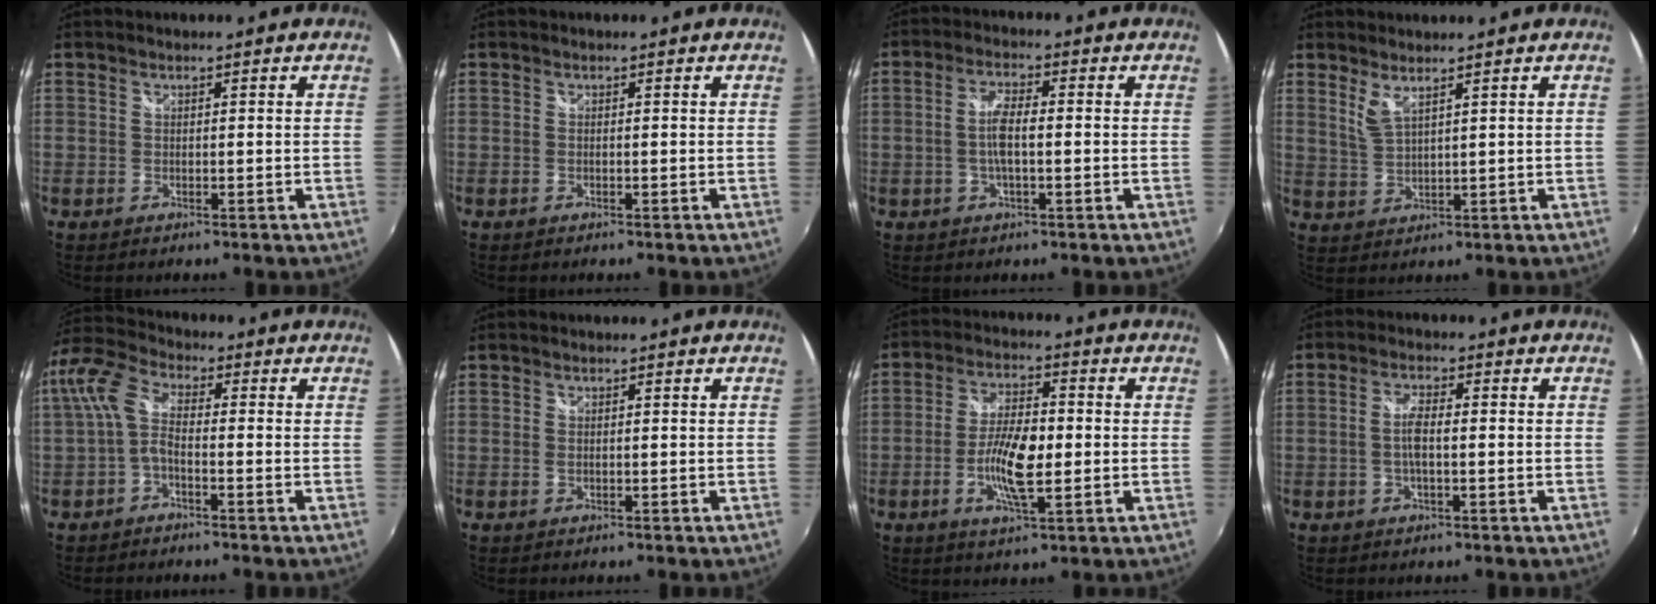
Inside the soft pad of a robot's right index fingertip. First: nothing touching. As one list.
[{"total": 0.0}, {"total": 5.2, "force": [-0.5, 1.4, 5.0], "torque": [-0.098, 0.005, -0.010]}, {"total": 3.1, "force": [2.3, 0.4, 2.1], "torque": [-0.043, -0.004, 0.045]}, {"total": 6.9, "force": [-1.3, 3.2, 6.0], "torque": [-0.141, 0.016, -0.032]}, {"total": 0.0}, {"total": 9.2, "force": [-1.5, 3.2, 8.5], "torque": [-0.164, 0.000, -0.030]}, {"total": 3.9, "force": [-0.4, 0.9, 3.7], "torque": [-0.074, 0.004, -0.007]}]